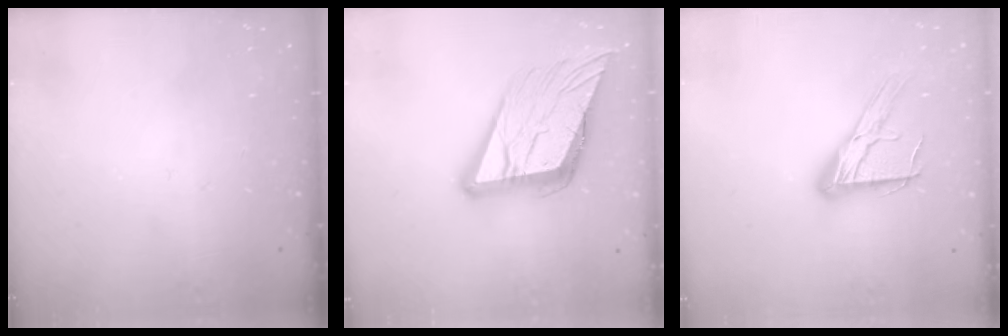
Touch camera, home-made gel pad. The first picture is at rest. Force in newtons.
{"total": 20.5, "press": 20.2, "slide": 3.3}
{"total": 13.9, "press": 13.8, "slide": 1.3}